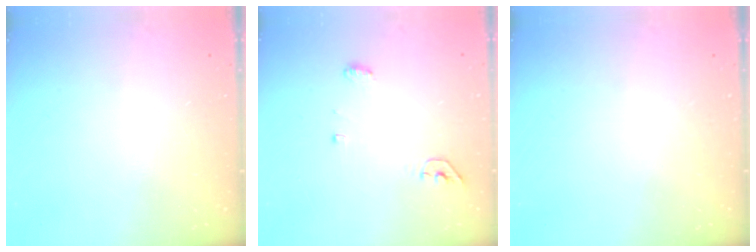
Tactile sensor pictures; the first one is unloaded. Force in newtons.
{"total": 4.3, "press": 4.2, "slide": 1.0}
{"total": 0.0}